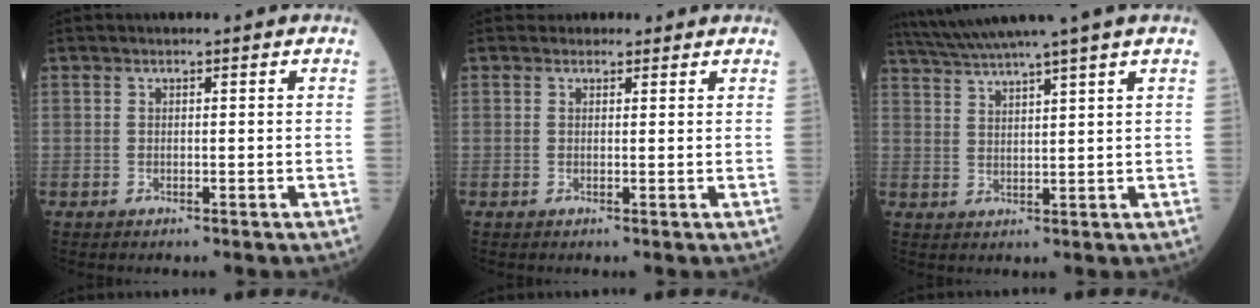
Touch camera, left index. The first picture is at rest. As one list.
[{"total": 2.2, "force": [1.9, 1.1, 0.0], "torque": [0.003, 0.008, 0.021]}, {"total": 9.4, "force": [8.0, -2.1, 4.5], "torque": [-0.081, 0.017, 0.130]}]